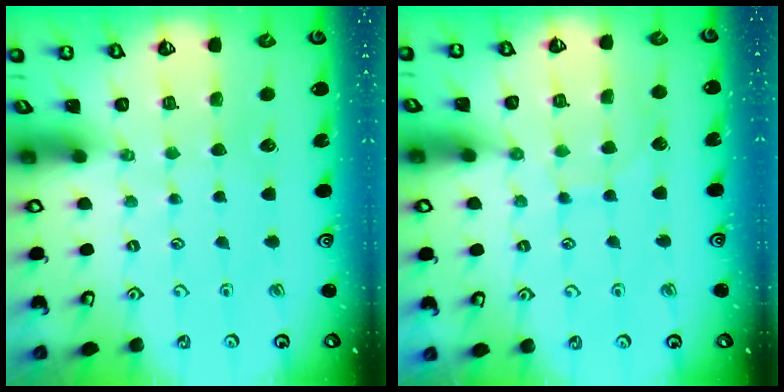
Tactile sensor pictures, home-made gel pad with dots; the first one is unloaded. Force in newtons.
{"total": 6.4, "press": 6.3, "slide": 0.5}